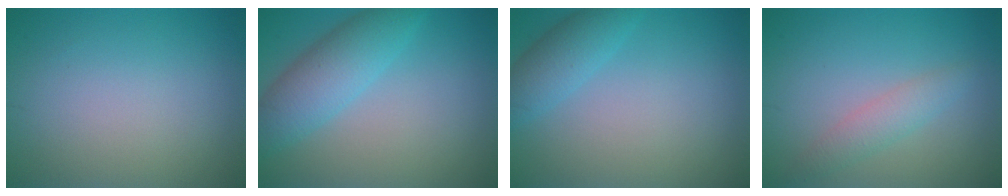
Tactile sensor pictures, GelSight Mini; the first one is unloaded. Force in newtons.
{"total": 5.0, "press": 5.0, "slide": 0.2}
{"total": 3.0, "press": 3.0, "slide": 0.2}
{"total": 2.1, "press": 2.1, "slide": 0.1}